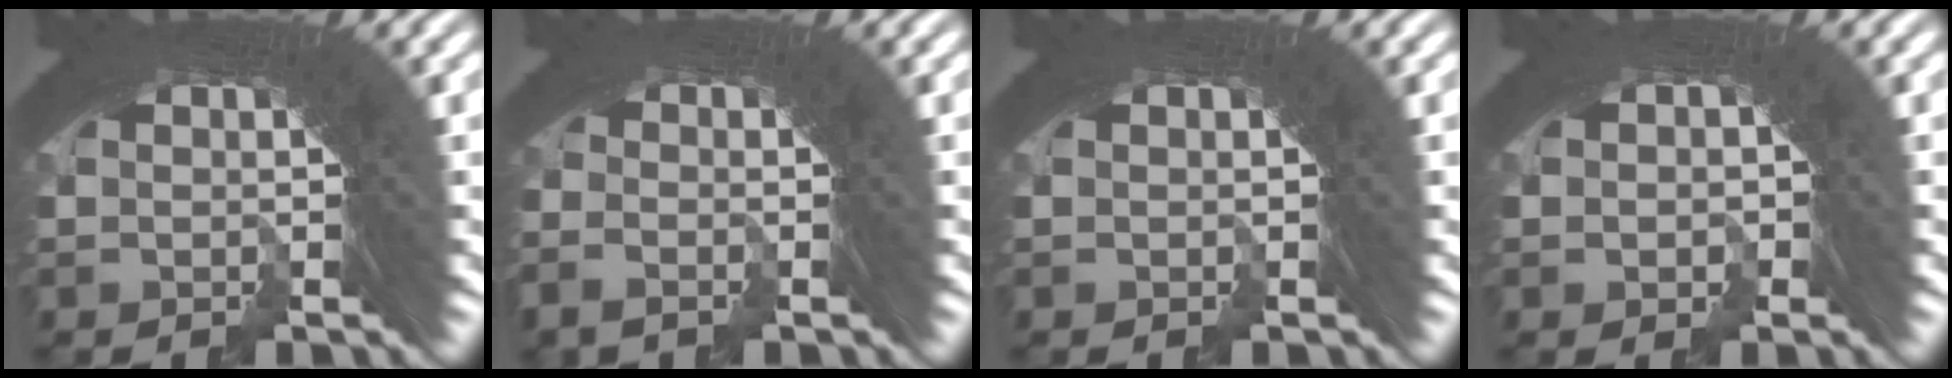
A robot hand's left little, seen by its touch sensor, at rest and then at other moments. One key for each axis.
{"total": 1.8, "fx": -1.6, "fy": 0.7, "fz": 0.2, "tx": -0.014, "ty": -0.011, "tz": -0.027}
{"total": 0.0}
{"total": 2.3, "fx": -1.3, "fy": 1.9, "fz": 0.1, "tx": -0.005, "ty": -0.011, "tz": -0.015}